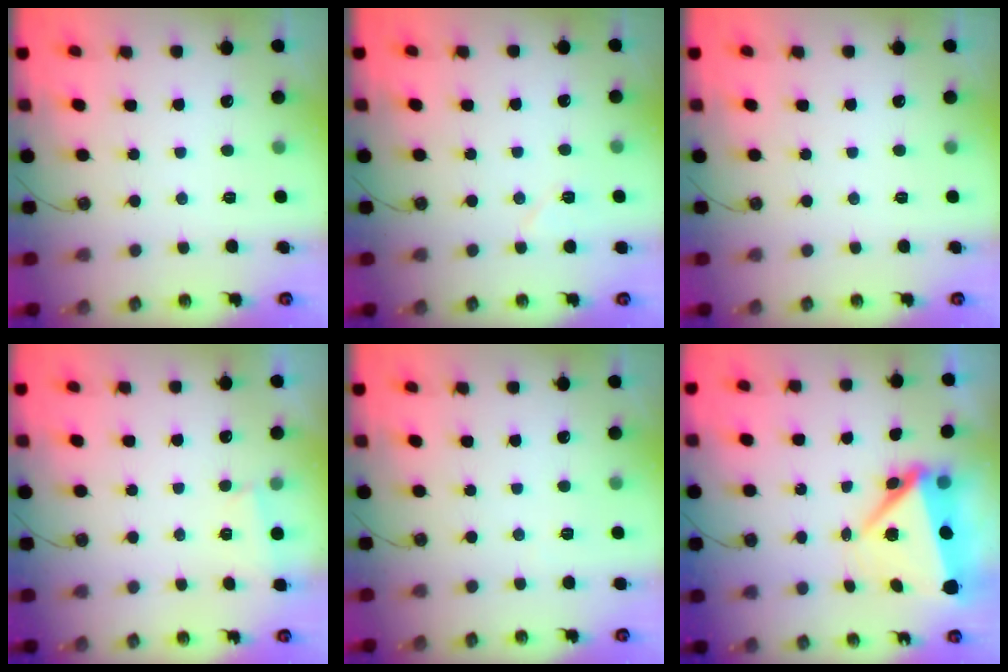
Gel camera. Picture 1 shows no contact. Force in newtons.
{"total": 5.9, "press": 5.8, "slide": 1.0}
{"total": 0.0}
{"total": 1.0, "press": 0.9, "slide": 0.4}
{"total": 2.8, "press": 2.5, "slide": 1.1}
{"total": 7.8, "press": 7.7, "slide": 1.4}